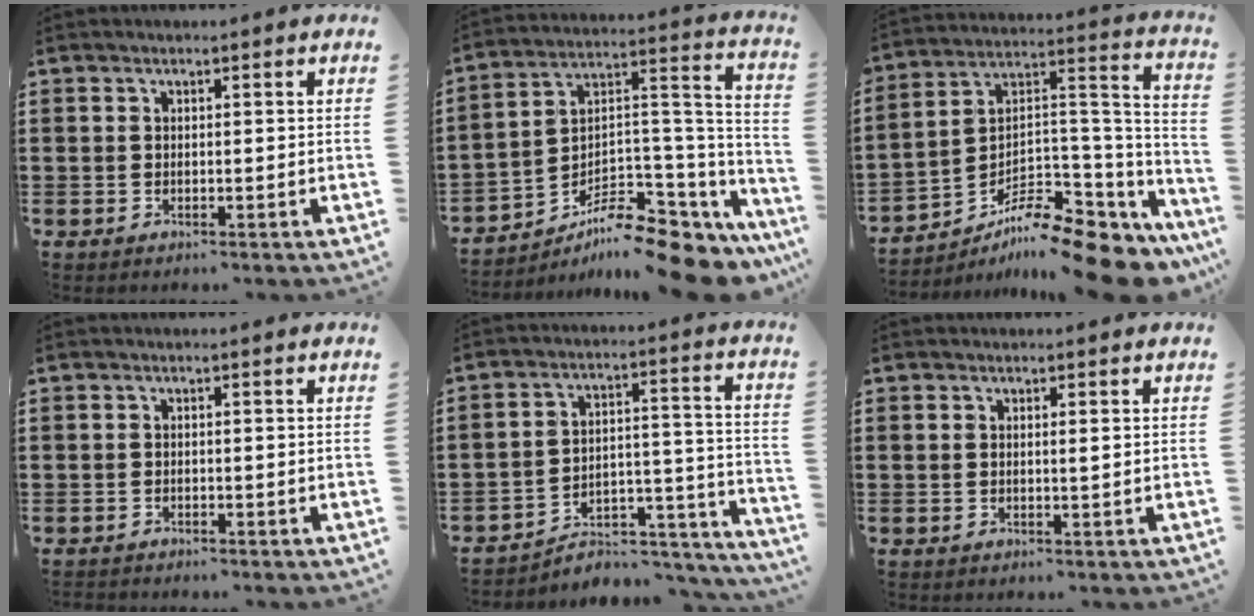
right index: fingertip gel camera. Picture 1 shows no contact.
{"total": 9.6, "force": [-7.3, 3.0, 5.4], "torque": [-0.083, 0.014, -0.136]}
{"total": 10.2, "force": [-8.3, 2.7, 5.4], "torque": [-0.085, 0.014, -0.154]}
{"total": 0.7, "force": [-0.7, 0.1, 0.0], "torque": [0.000, 0.001, -0.016]}
{"total": 4.2, "force": [-3.7, 1.7, 1.2], "torque": [-0.024, 0.002, -0.077]}
{"total": 0.6, "force": [0.1, -0.1, 0.6], "torque": [-0.012, -0.003, 0.002]}